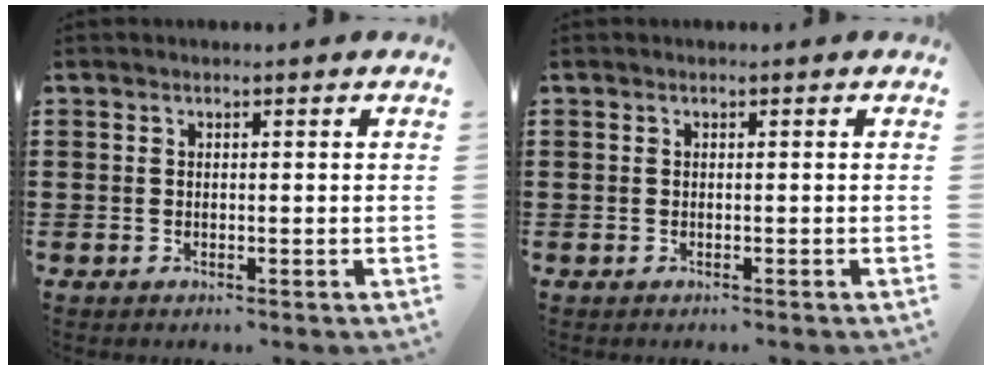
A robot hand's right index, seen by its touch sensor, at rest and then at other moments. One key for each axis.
{"total": 0.0}